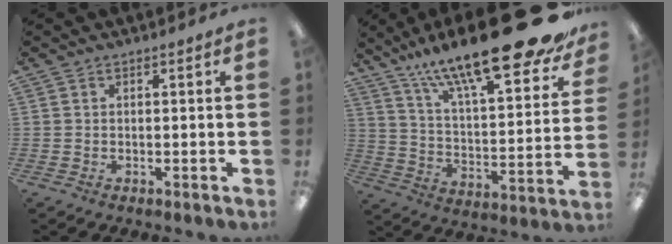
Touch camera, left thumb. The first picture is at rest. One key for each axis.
{"total": 25.4, "fx": 19.0, "fy": 6.1, "fz": 15.7, "tx": -0.242, "ty": -0.125, "tz": 0.306}